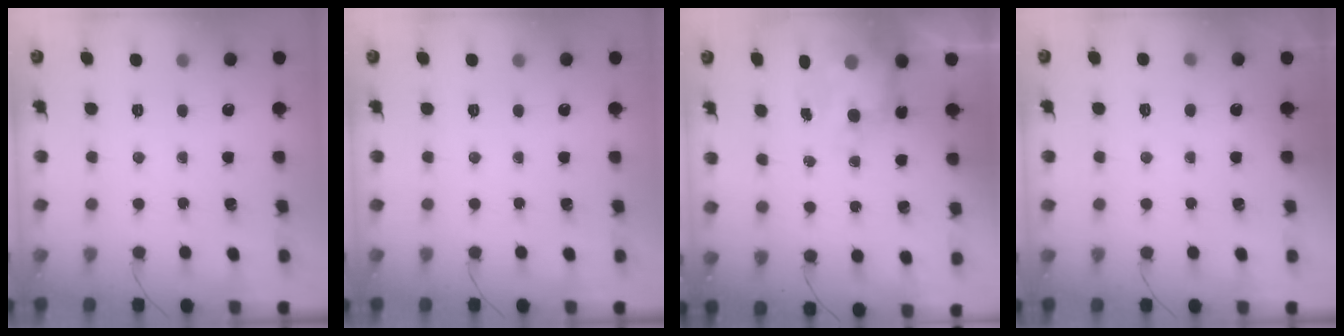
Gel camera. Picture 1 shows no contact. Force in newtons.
{"total": 0.0}
{"total": 7.7, "press": 7.6, "slide": 0.8}
{"total": 2.3, "press": 2.0, "slide": 1.2}